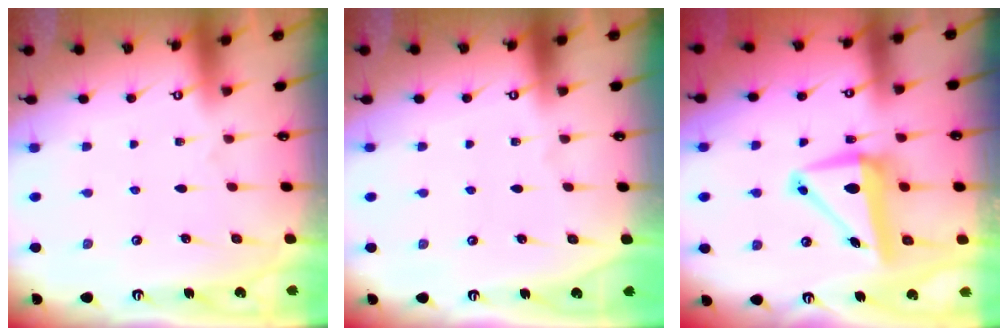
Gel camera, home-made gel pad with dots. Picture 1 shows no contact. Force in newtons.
{"total": 0.0}
{"total": 8.2, "press": 8.0, "slide": 1.6}